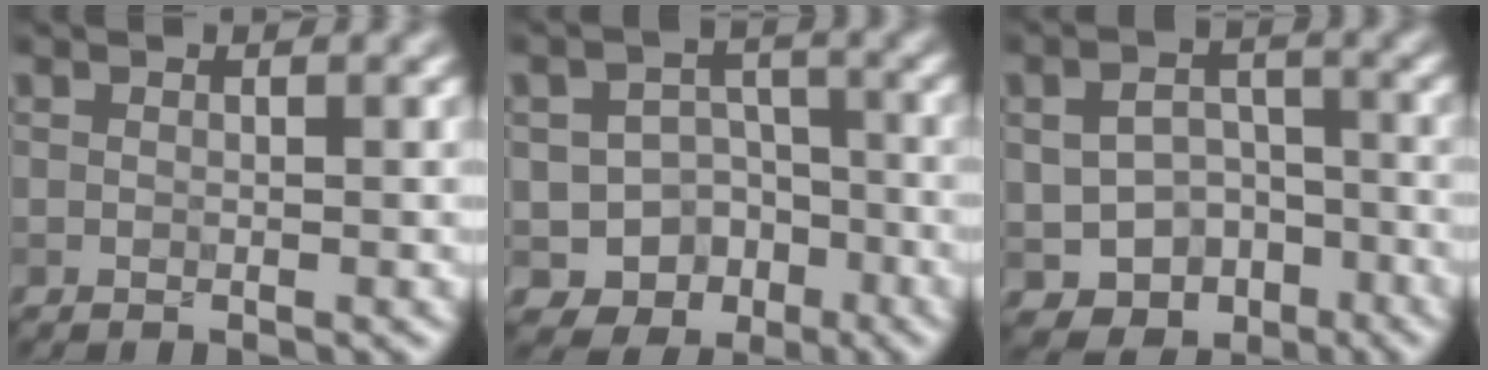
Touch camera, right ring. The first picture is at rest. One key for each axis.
{"total": 5.9, "fx": -3.0, "fy": 4.8, "fz": 1.6, "tx": 0.001, "ty": 0.004, "tz": -0.051}
{"total": 5.0, "fx": -2.4, "fy": 3.8, "fz": 2.2, "tx": -0.033, "ty": -0.005, "tz": -0.031}